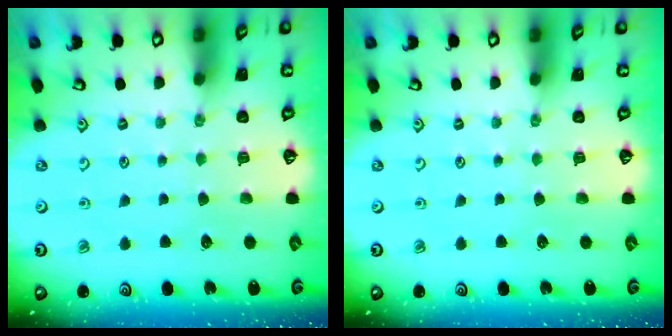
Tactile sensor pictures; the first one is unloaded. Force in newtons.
{"total": 0.0}